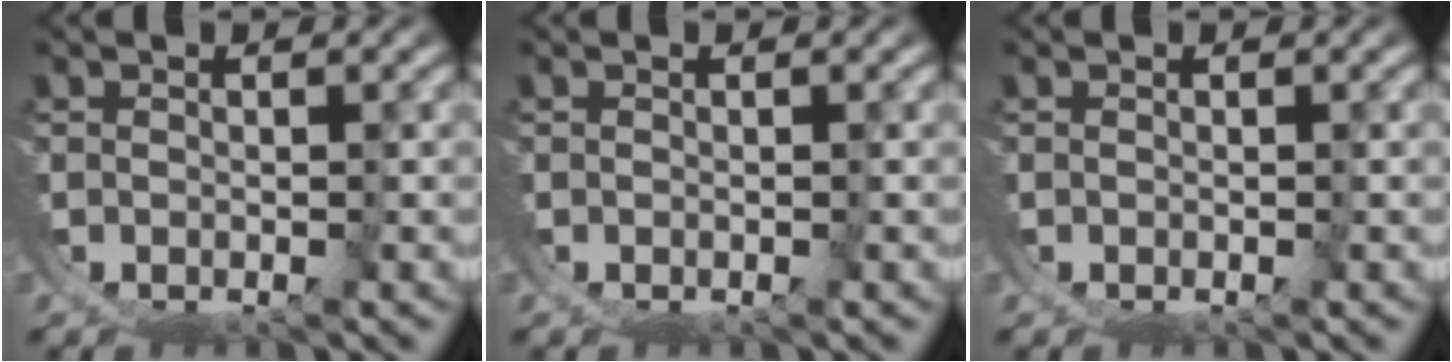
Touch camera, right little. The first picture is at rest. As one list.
[{"total": 0.0}, {"total": 0.0}]